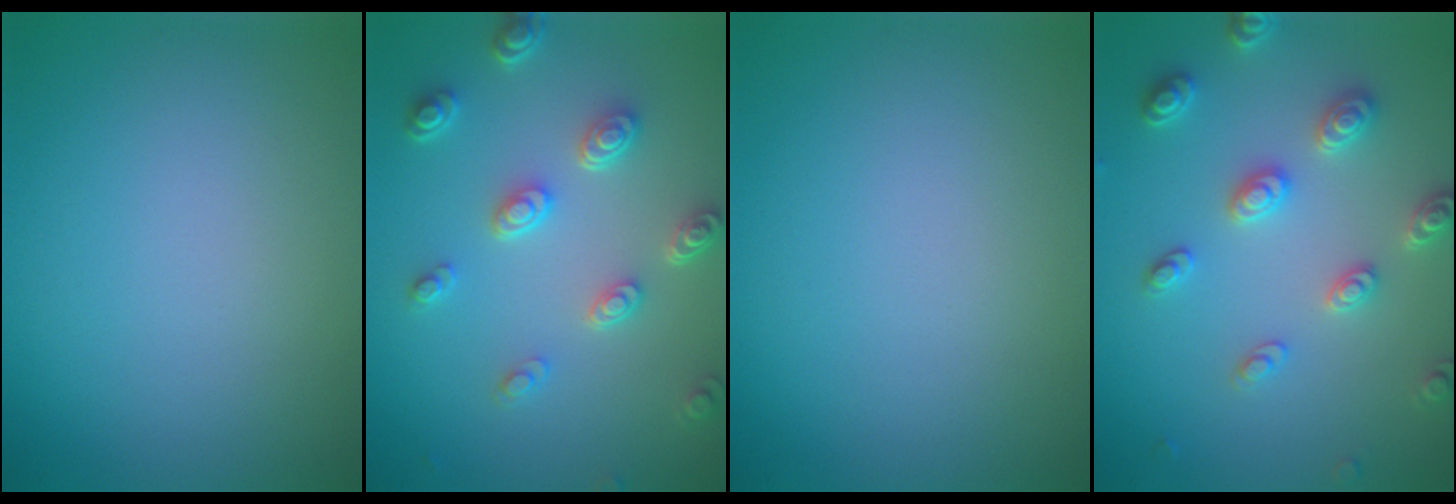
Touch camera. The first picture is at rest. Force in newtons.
{"total": 4.5, "press": 3.4, "slide": 3.0}
{"total": 0.0}
{"total": 3.3, "press": 3.2, "slide": 0.9}